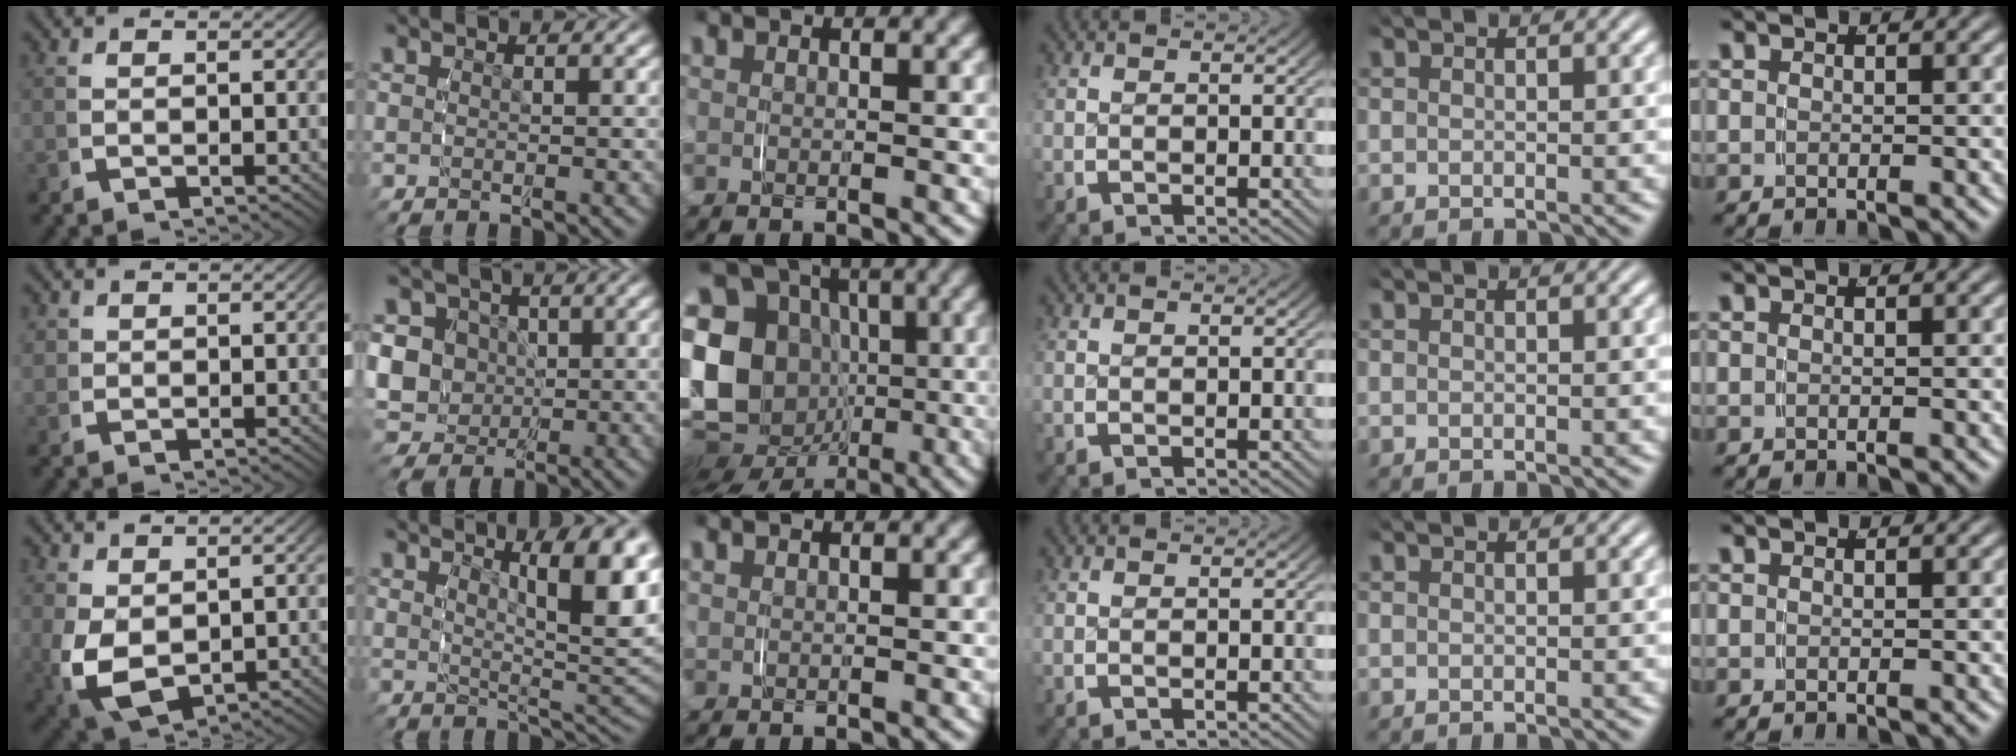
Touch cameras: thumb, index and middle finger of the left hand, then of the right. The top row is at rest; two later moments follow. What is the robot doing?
{"motion": "grasp_and_lifting", "object": "paper towel"}